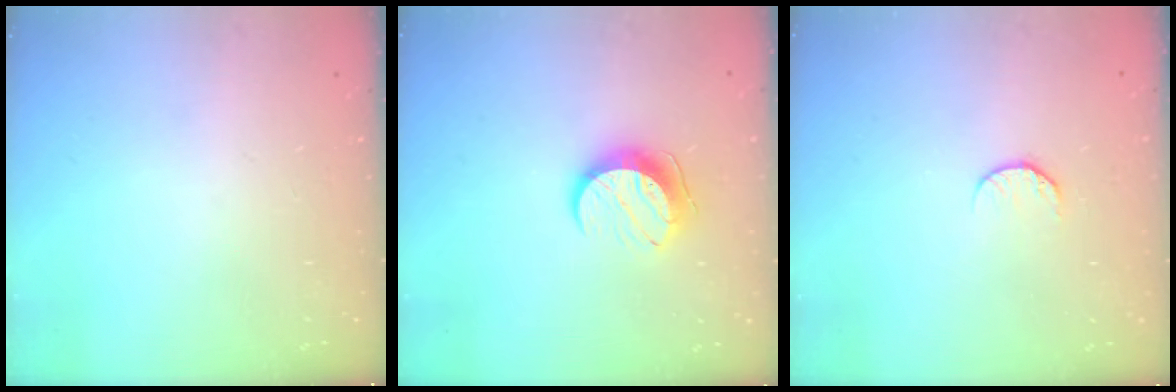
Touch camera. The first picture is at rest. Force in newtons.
{"total": 9.4, "press": 9.4, "slide": 0.2}
{"total": 6.3, "press": 6.2, "slide": 0.6}